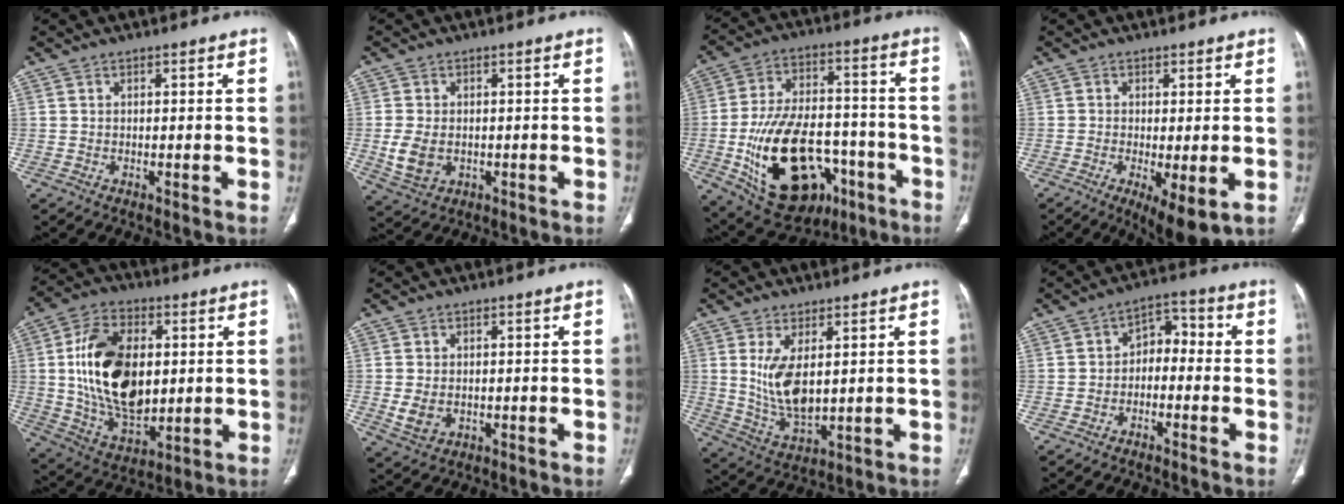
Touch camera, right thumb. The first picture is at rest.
{"total": 6.2, "force": [-0.8, 4.5, 4.2], "torque": [-0.079, -0.006, -0.004]}
{"total": 25.4, "force": [-9.2, 15.0, 18.3], "torque": [-0.317, 0.036, -0.123]}
{"total": 8.0, "force": [-2.5, 2.6, 7.1], "torque": [-0.115, -0.019, -0.035]}
{"total": 20.3, "force": [2.2, 12.3, 16.0], "torque": [-0.264, -0.011, 0.048]}
{"total": 4.0, "force": [-0.5, 3.0, 2.6], "torque": [-0.049, -0.004, 0.001]}
{"total": 9.2, "force": [1.9, 4.2, 8.0], "torque": [-0.150, -0.025, 0.051]}
{"total": 5.8, "force": [-1.5, 4.1, 3.8], "torque": [-0.034, 0.039, -0.040]}